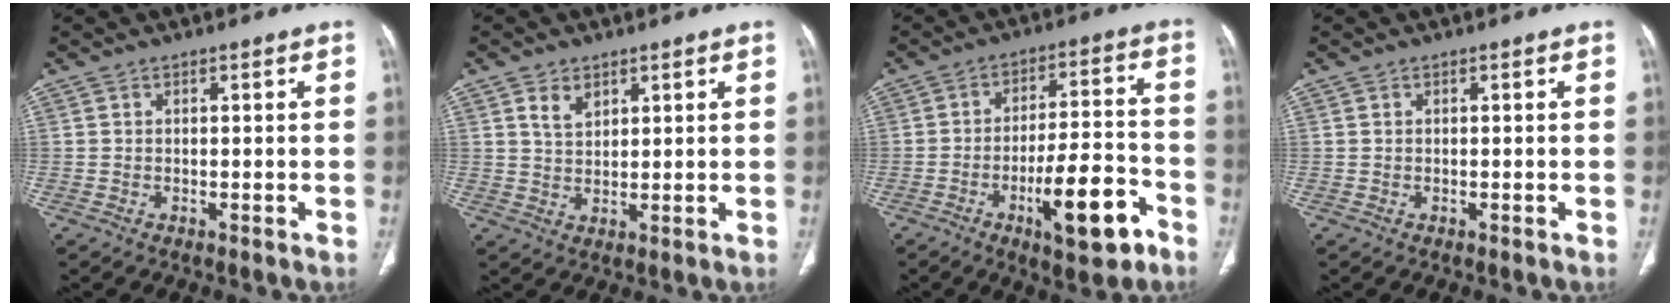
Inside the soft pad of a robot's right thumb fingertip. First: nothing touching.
{"total": 4.1, "force": [2.3, 2.6, 2.2], "torque": [-0.029, -0.016, 0.048]}
{"total": 14.0, "force": [-6.7, 4.5, 11.4], "torque": [-0.165, 0.040, -0.098]}
{"total": 0.0}